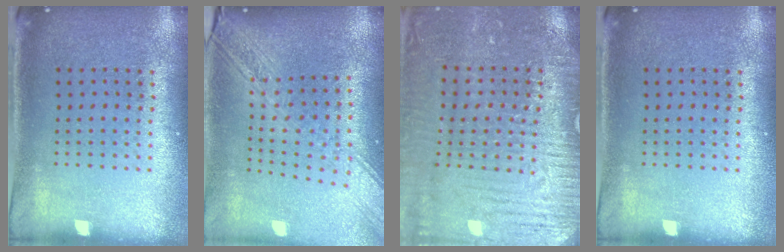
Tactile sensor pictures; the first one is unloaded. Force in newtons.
{"total": 2.8, "press": 2.2, "slide": 1.7}
{"total": 3.3, "press": 3.3, "slide": 0.2}
{"total": 0.0}